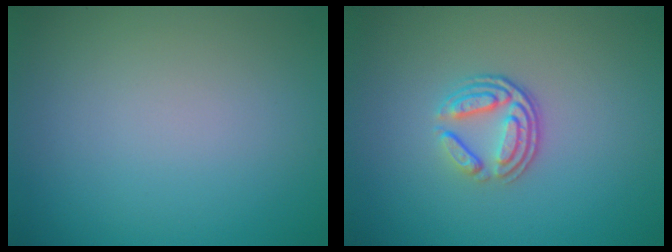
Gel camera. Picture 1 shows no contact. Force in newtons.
{"total": 3.4, "press": 2.5, "slide": 2.3}